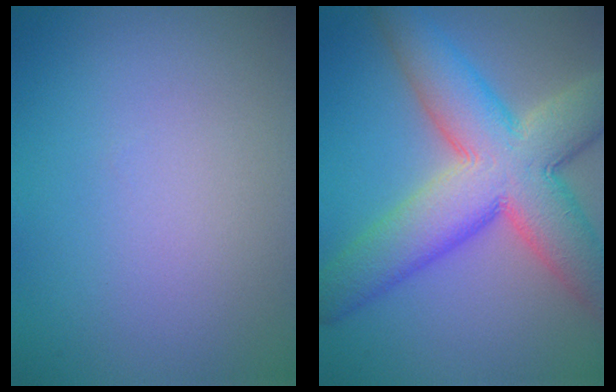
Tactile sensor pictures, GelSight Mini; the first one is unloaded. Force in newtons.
{"total": 11.7, "press": 11.7, "slide": 0.4}